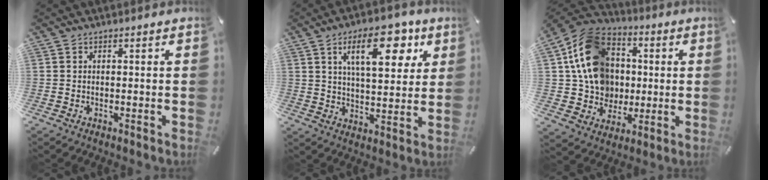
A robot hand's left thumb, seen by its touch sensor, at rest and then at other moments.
{"total": 15.5, "force": [7.3, 7.4, 11.5], "torque": [-0.167, -0.013, 0.118]}
{"total": 18.4, "force": [1.9, 16.1, 8.8], "torque": [-0.166, -0.001, 0.045]}